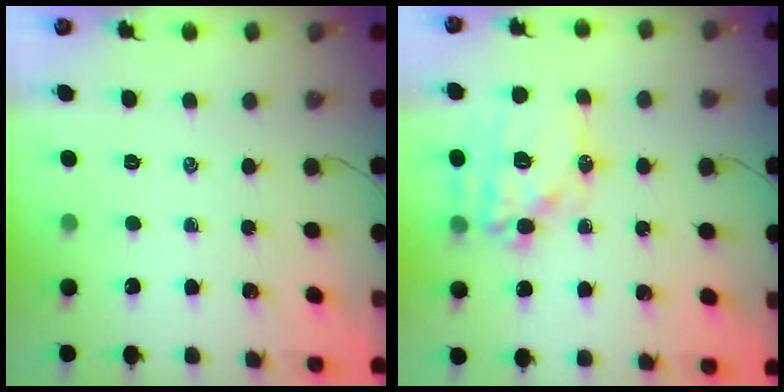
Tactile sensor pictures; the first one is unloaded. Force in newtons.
{"total": 16.6, "press": 16.3, "slide": 3.0}